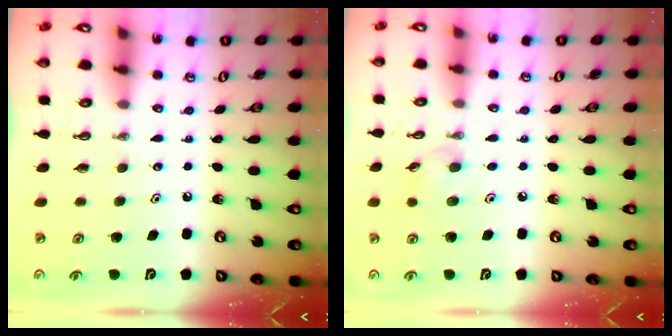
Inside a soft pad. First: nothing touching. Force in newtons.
{"total": 6.2, "press": 6.0, "slide": 1.4}